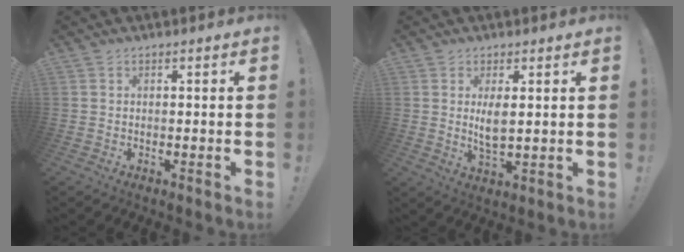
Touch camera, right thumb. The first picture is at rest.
{"total": 5.1, "force": [1.6, 1.9, 4.5], "torque": [-0.071, -0.013, 0.022]}